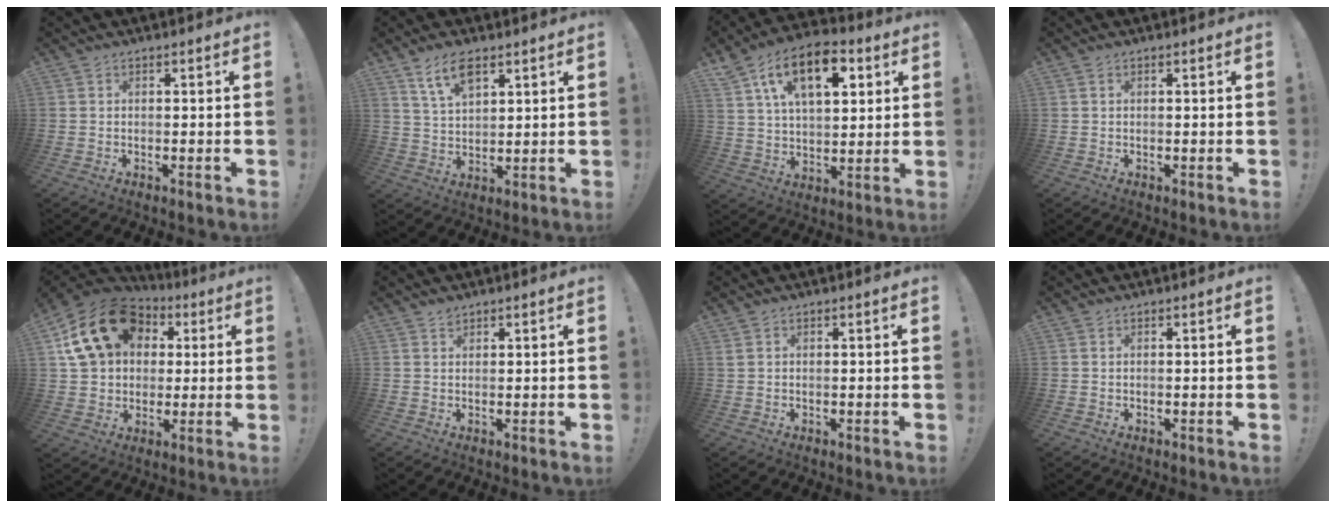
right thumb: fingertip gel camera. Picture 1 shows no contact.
{"total": 8.4, "force": [5.3, 3.8, 5.3], "torque": [-0.100, -0.011, 0.098]}
{"total": 16.4, "force": [7.4, 9.3, 11.4], "torque": [-0.189, -0.010, 0.130]}
{"total": 0.0}
{"total": 19.5, "force": [7.1, 14.9, 10.5], "torque": [-0.171, -0.018, 0.144]}
{"total": 1.3, "force": [1.2, 0.6, 0.2], "torque": [0.008, -0.008, 0.020]}
{"total": 0.8, "force": [0.4, 0.5, 0.5], "torque": [-0.013, 0.003, 0.009]}
{"total": 0.0}